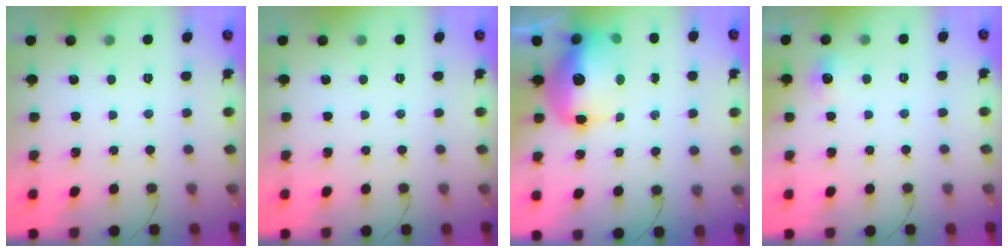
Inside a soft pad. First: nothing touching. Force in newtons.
{"total": 0.0}
{"total": 14.9, "press": 14.6, "slide": 3.1}
{"total": 4.8, "press": 4.7, "slide": 1.2}